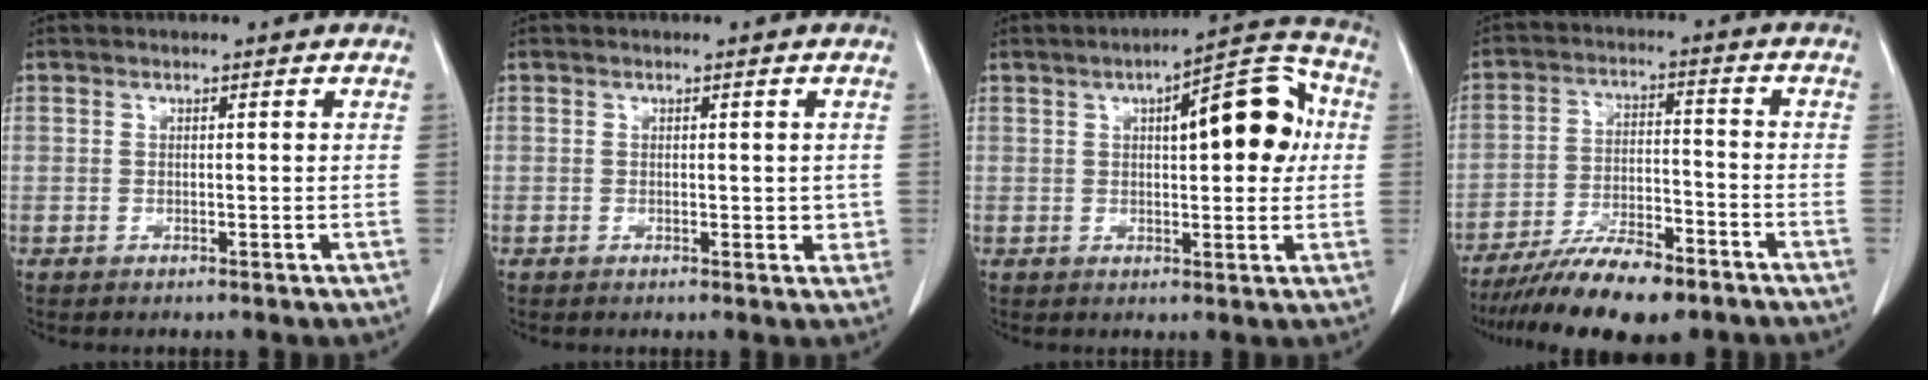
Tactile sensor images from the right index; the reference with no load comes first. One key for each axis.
{"total": 2.2, "fx": 0.2, "fy": 1.3, "fz": 1.7, "tx": -0.011, "ty": -0.001, "tz": 0.005}
{"total": 11.7, "fx": 2.5, "fy": 3.5, "fz": 10.9, "tx": -0.144, "ty": 0.032, "tz": 0.030}
{"total": 12.7, "fx": -9.8, "fy": 3.2, "fz": 7.4, "tx": -0.123, "ty": -0.009, "tz": -0.167}